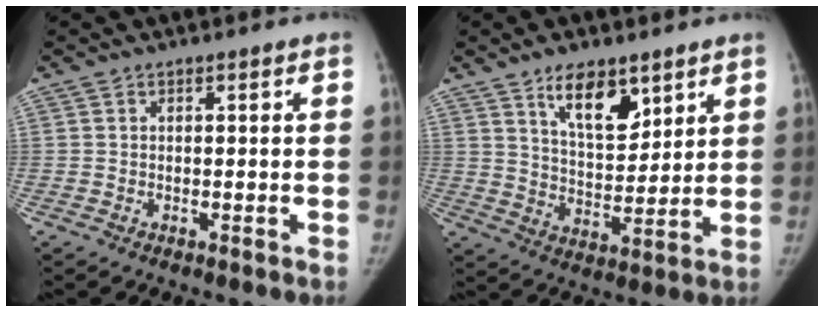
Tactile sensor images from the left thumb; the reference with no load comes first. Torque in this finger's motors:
{"motor_torque": [0.15, 0.09, 0.70, -0.19, 0.07]}